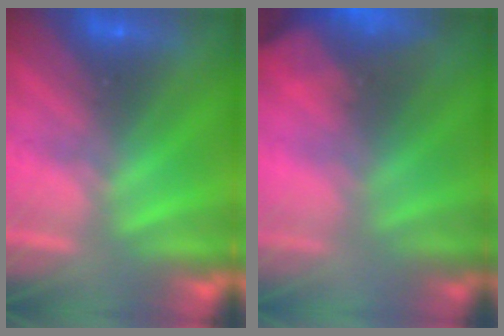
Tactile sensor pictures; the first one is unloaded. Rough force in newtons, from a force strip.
{"total": 8.4}